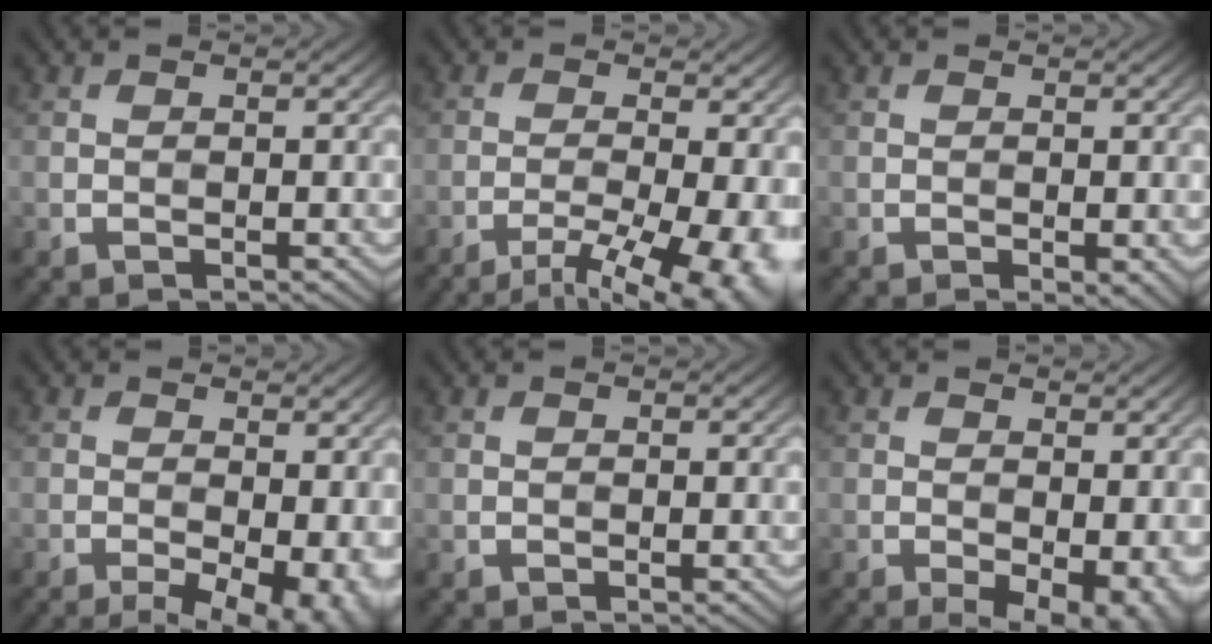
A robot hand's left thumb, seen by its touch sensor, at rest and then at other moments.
{"total": 11.1, "force": [-6.0, 3.5, 8.6], "torque": [-0.131, -0.022, -0.070]}
{"total": 1.5, "force": [-0.5, 0.7, 1.3], "torque": [-0.022, -0.008, -0.006]}
{"total": 9.3, "force": [-3.2, 4.2, 7.7], "torque": [-0.106, -0.018, -0.037]}
{"total": 0.0}
{"total": 6.3, "force": [-1.7, 3.3, 5.0], "torque": [-0.071, -0.016, -0.017]}